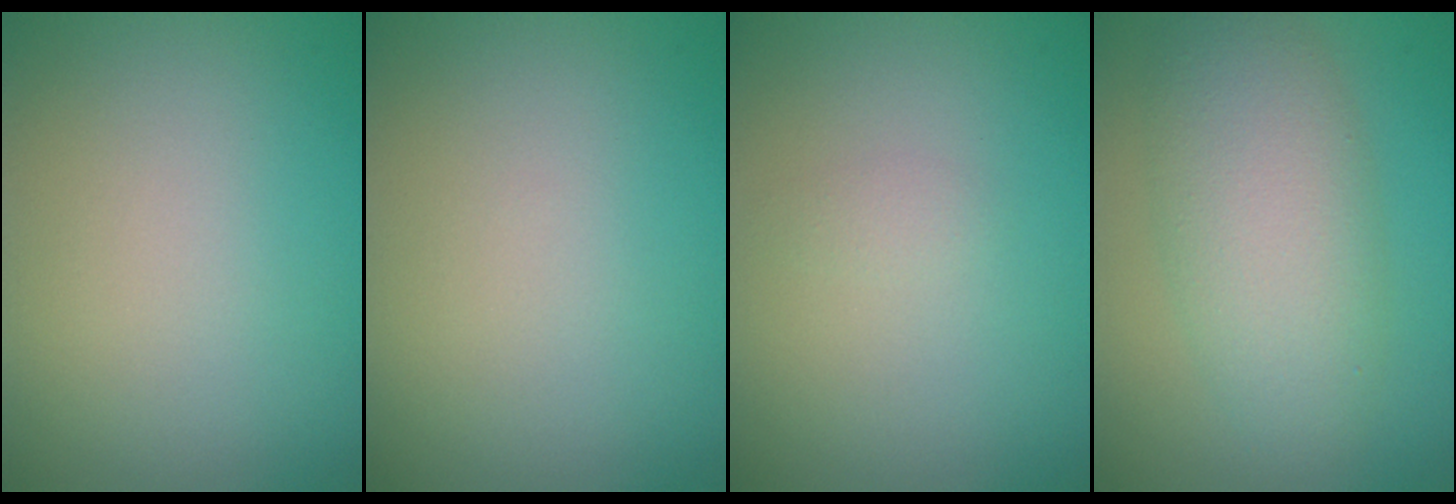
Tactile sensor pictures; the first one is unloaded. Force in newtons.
{"total": 0.0}
{"total": 0.7, "press": 0.7, "slide": 0.0}
{"total": 6.0, "press": 6.0, "slide": 0.4}